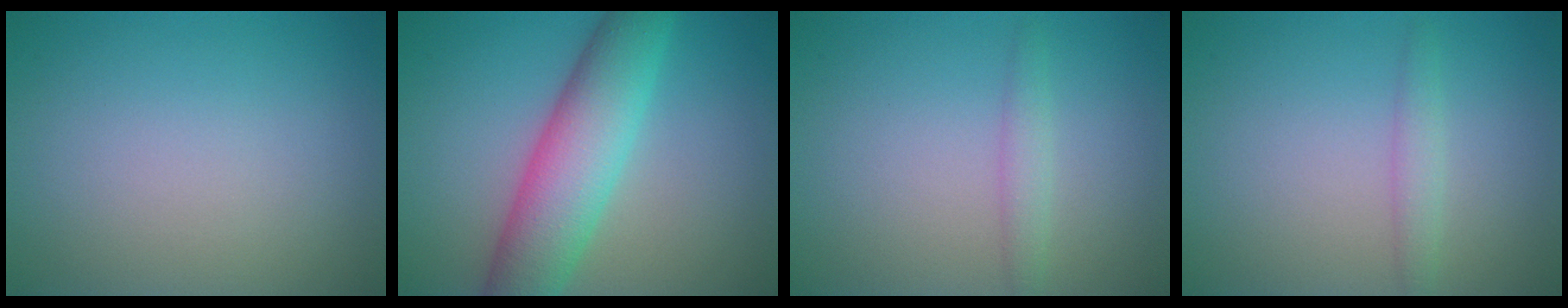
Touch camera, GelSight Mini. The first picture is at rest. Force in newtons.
{"total": 7.6, "press": 7.6, "slide": 0.1}
{"total": 1.4, "press": 1.4, "slide": 0.0}
{"total": 1.4, "press": 1.4, "slide": 0.0}